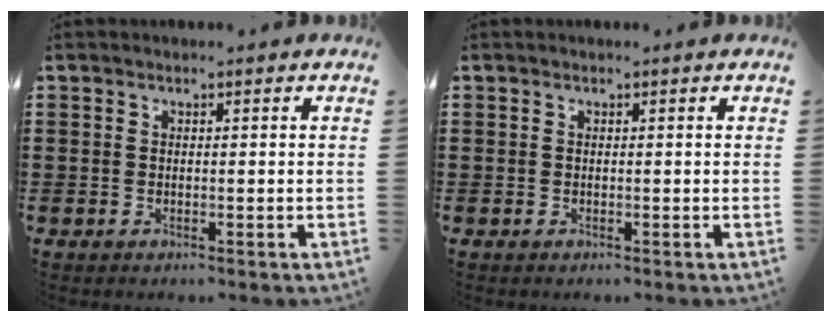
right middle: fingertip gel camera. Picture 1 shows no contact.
{"total": 0.0}